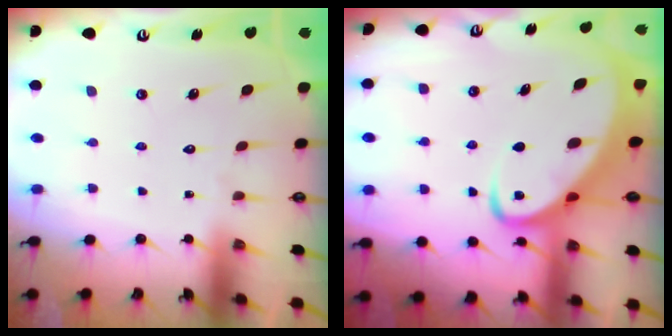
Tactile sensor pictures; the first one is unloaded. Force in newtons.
{"total": 5.3, "press": 5.3, "slide": 0.6}